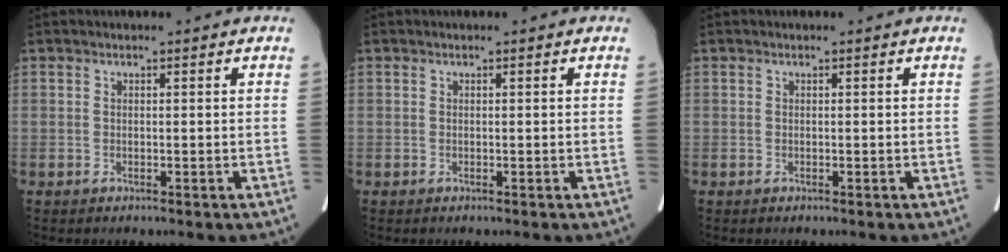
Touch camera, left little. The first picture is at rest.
{"total": 0.0}
{"total": 0.0}